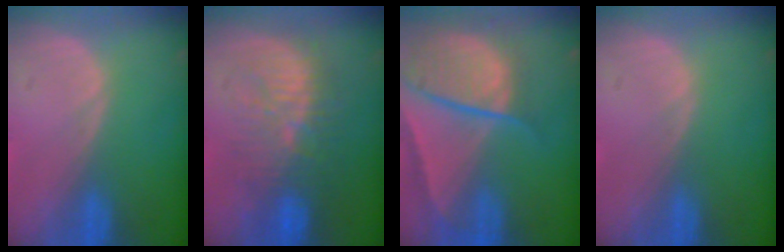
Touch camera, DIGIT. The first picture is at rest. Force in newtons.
{"total": 9.3, "press": 9.0, "slide": 2.1}
{"total": 10.3, "press": 8.7, "slide": 5.5}
{"total": 0.0}